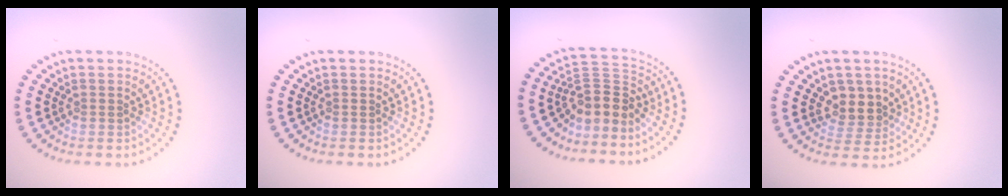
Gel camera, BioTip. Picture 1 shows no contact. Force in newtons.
{"total": 0.0}
{"total": 3.4, "press": 2.6, "slide": 2.1}
{"total": 2.8, "press": 2.4, "slide": 1.4}